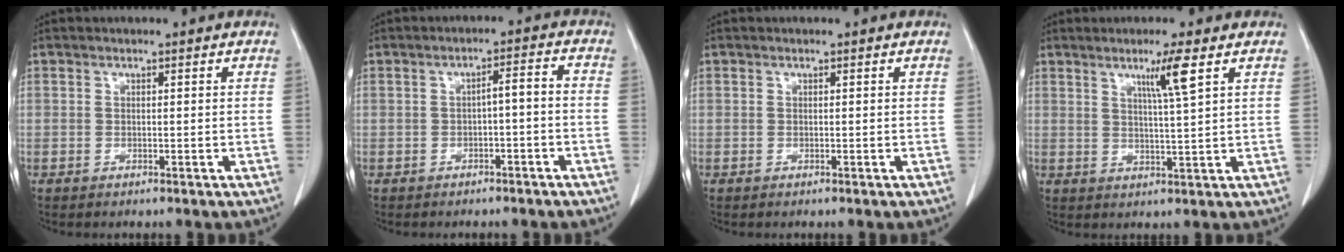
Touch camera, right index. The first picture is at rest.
{"total": 3.2, "force": [-1.2, 0.6, 2.9], "torque": [-0.042, 0.016, -0.017]}
{"total": 0.0}
{"total": 5.1, "force": [2.6, -1.0, 4.3], "torque": [-0.078, -0.009, 0.047]}